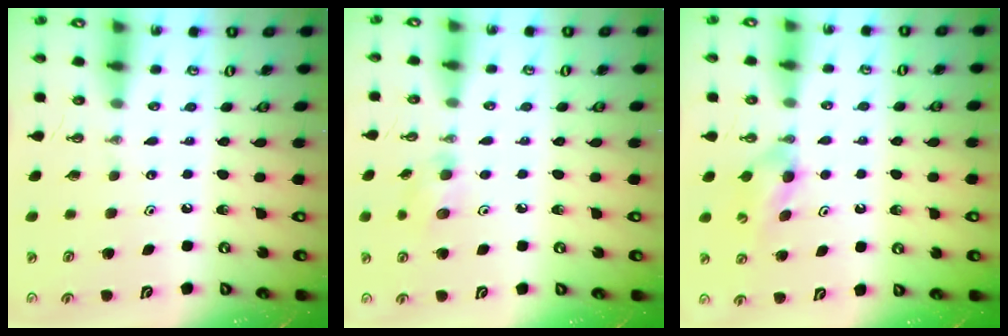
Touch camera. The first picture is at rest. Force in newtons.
{"total": 6.0, "press": 5.9, "slide": 1.4}
{"total": 5.4, "press": 5.3, "slide": 1.2}